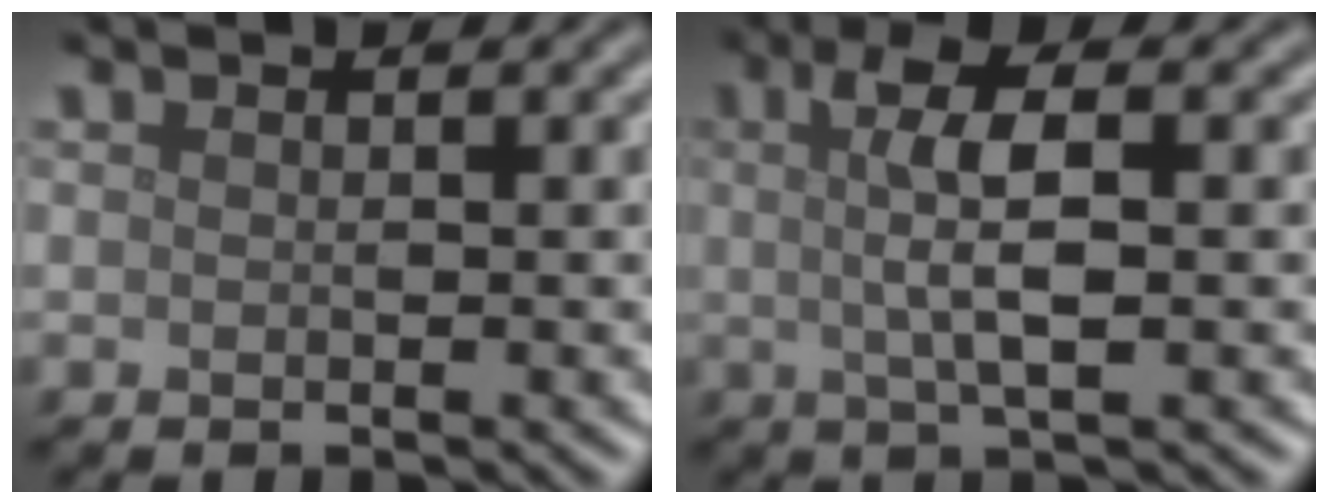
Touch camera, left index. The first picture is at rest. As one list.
[{"total": 4.8, "force": [0.6, 1.3, 4.5], "torque": [-0.083, 0.004, 0.011]}]